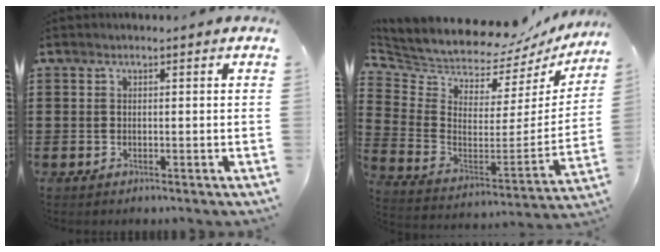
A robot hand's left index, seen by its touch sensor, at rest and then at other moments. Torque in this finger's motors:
{"motor_torque": [0.22, 0.20, 0.79, 0.12]}